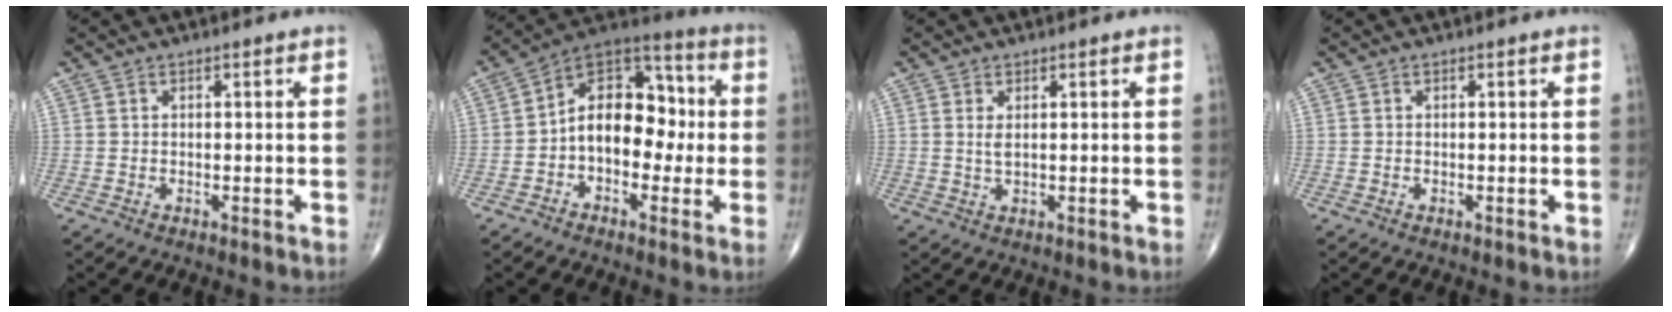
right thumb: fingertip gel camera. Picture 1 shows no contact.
{"total": 14.2, "force": [-1.0, 9.4, 10.5], "torque": [-0.126, 0.046, -0.030]}
{"total": 1.7, "force": [0.5, 0.6, 1.5], "torque": [-0.033, -0.004, 0.015]}
{"total": 0.0}